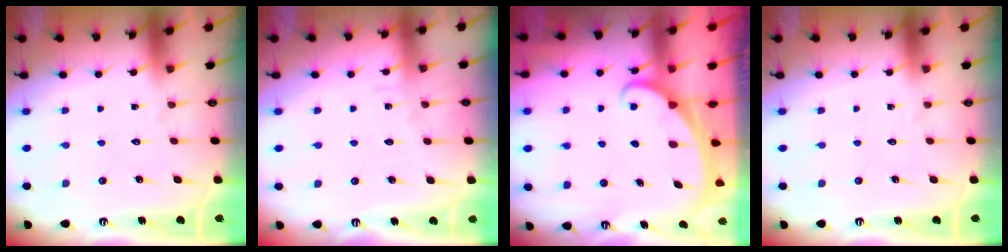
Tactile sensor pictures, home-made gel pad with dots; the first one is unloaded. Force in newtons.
{"total": 4.4, "press": 4.4, "slide": 0.5}
{"total": 1.9, "press": 1.9, "slide": 0.3}
{"total": 0.0}